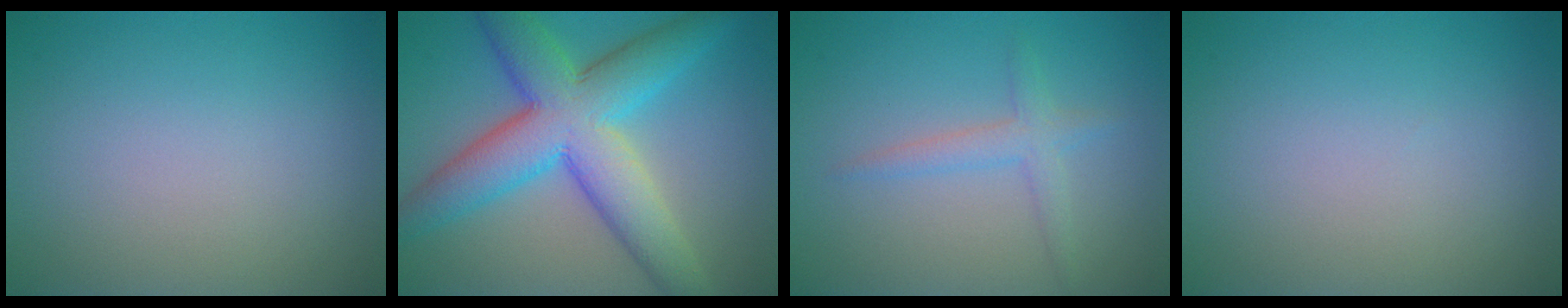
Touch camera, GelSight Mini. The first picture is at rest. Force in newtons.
{"total": 10.0, "press": 10.0, "slide": 0.2}
{"total": 2.0, "press": 2.0, "slide": 0.1}
{"total": 0.0}